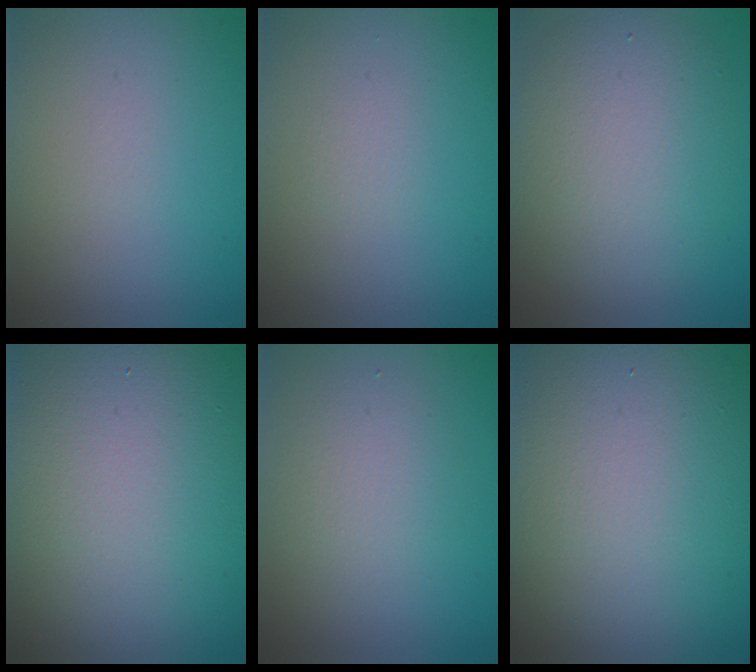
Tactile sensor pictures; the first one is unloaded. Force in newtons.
{"total": 0.6, "press": 0.6, "slide": 0.1}
{"total": 6.0, "press": 6.0, "slide": 0.3}
{"total": 18.1, "press": 18.1, "slide": 1.5}
{"total": 2.3, "press": 2.3, "slide": 0.2}
{"total": 17.5, "press": 17.5, "slide": 1.4}